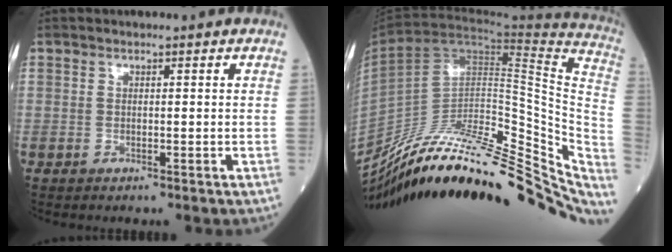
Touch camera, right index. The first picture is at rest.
{"total": 34.4, "force": [-26.1, 9.8, 20.1], "torque": [-0.242, -0.007, -0.377]}